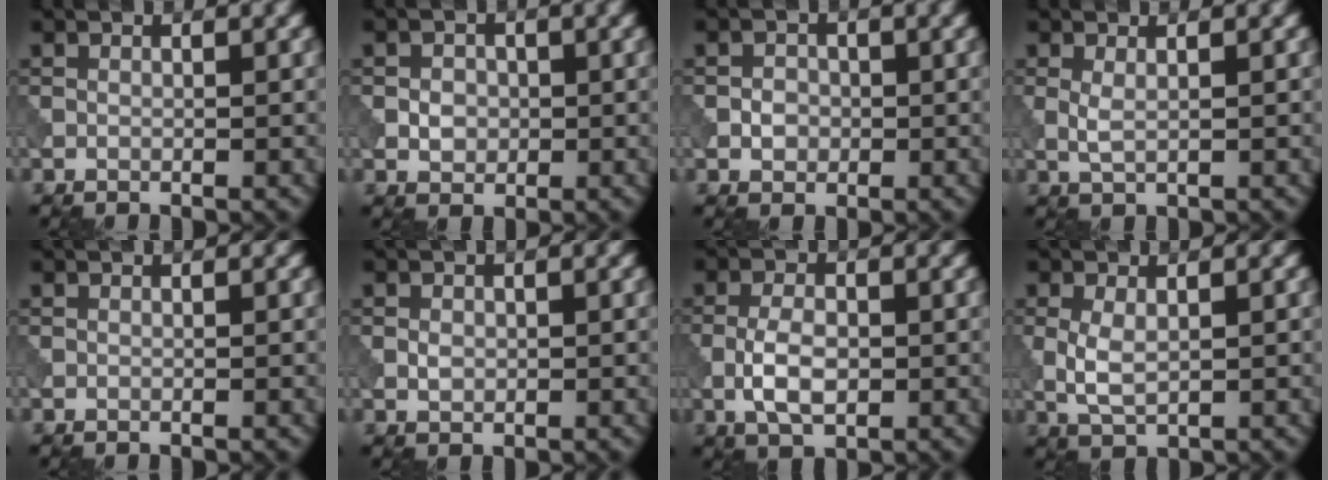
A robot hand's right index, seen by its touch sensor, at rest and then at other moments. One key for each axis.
{"total": 1.9, "fx": -0.2, "fy": 1.7, "fz": 1.0, "tx": -0.014, "ty": -0.001, "tz": -0.006}
{"total": 1.6, "fx": -0.3, "fy": 1.4, "fz": 0.7, "tx": -0.008, "ty": -0.001, "tz": -0.010}
{"total": 1.3, "fx": 0.3, "fy": 0.4, "fz": 1.2, "tx": -0.032, "ty": -0.002, "tz": 0.007}
{"total": 0.0}
{"total": 1.2, "fx": 0.0, "fy": 0.9, "fz": 0.7, "tx": -0.012, "ty": -0.001, "tz": -0.003}
{"total": 3.8, "fx": -0.8, "fy": 2.0, "fz": 3.1, "tx": -0.065, "ty": 0.001, "tz": -0.019}
{"total": 2.6, "fx": 0.1, "fy": 1.3, "fz": 2.3, "tx": -0.056, "ty": -0.001, "tz": 0.004}